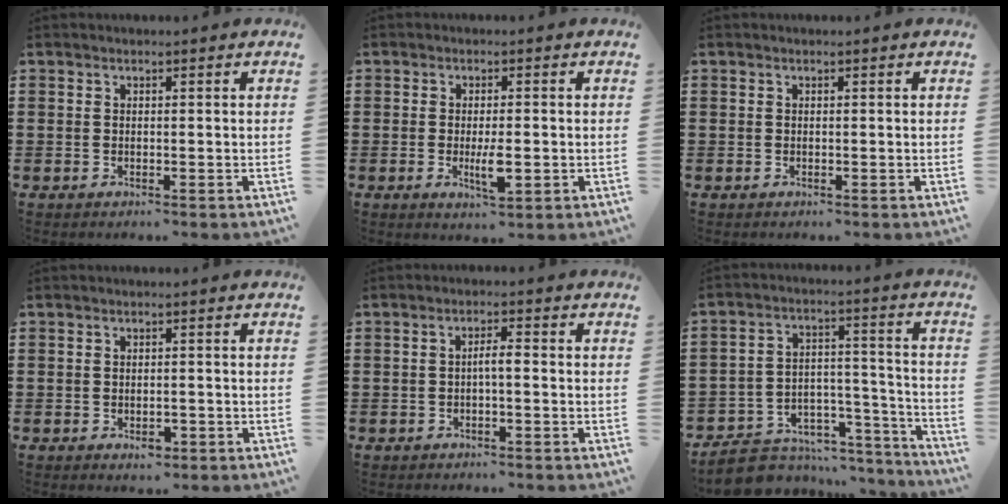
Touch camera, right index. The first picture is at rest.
{"total": 4.5, "force": [-1.0, 1.4, 4.2], "torque": [-0.083, -0.004, -0.021]}
{"total": 0.0}
{"total": 1.8, "force": [-0.8, 1.0, 1.3], "torque": [-0.026, 0.000, -0.014]}
{"total": 2.0, "force": [-0.5, 0.3, 1.9], "torque": [-0.036, 0.002, -0.011]}
{"total": 6.2, "force": [-5.1, 3.2, 1.1], "torque": [-0.023, 0.009, -0.093]}